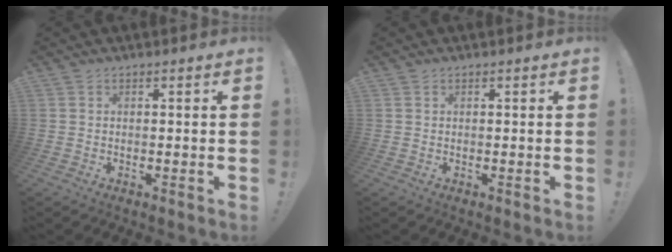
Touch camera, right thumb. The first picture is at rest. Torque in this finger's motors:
{"motor_torque": [0.12, -0.02, 0.15, -0.06, 0.00]}